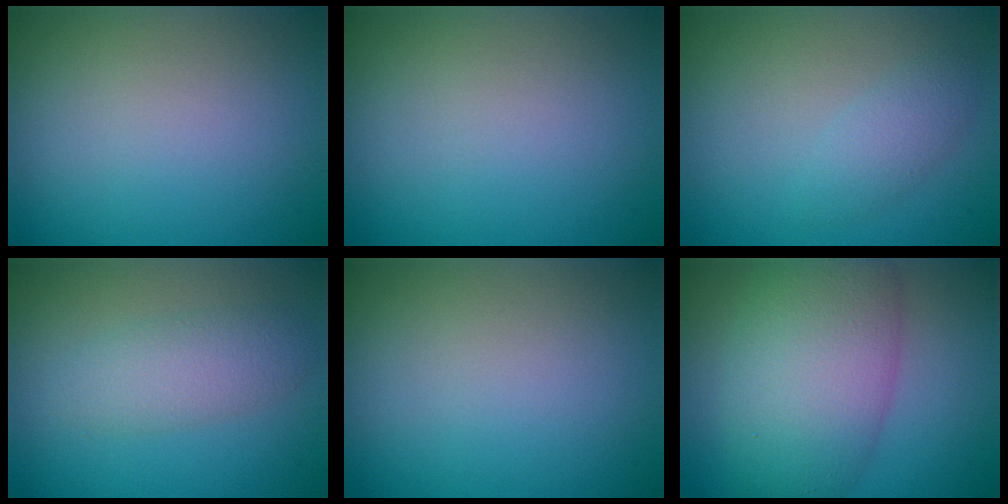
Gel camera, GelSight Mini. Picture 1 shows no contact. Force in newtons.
{"total": 0.0}
{"total": 1.6, "press": 1.6, "slide": 0.0}
{"total": 2.9, "press": 2.9, "slide": 0.1}
{"total": 0.0}
{"total": 8.9, "press": 8.9, "slide": 0.4}